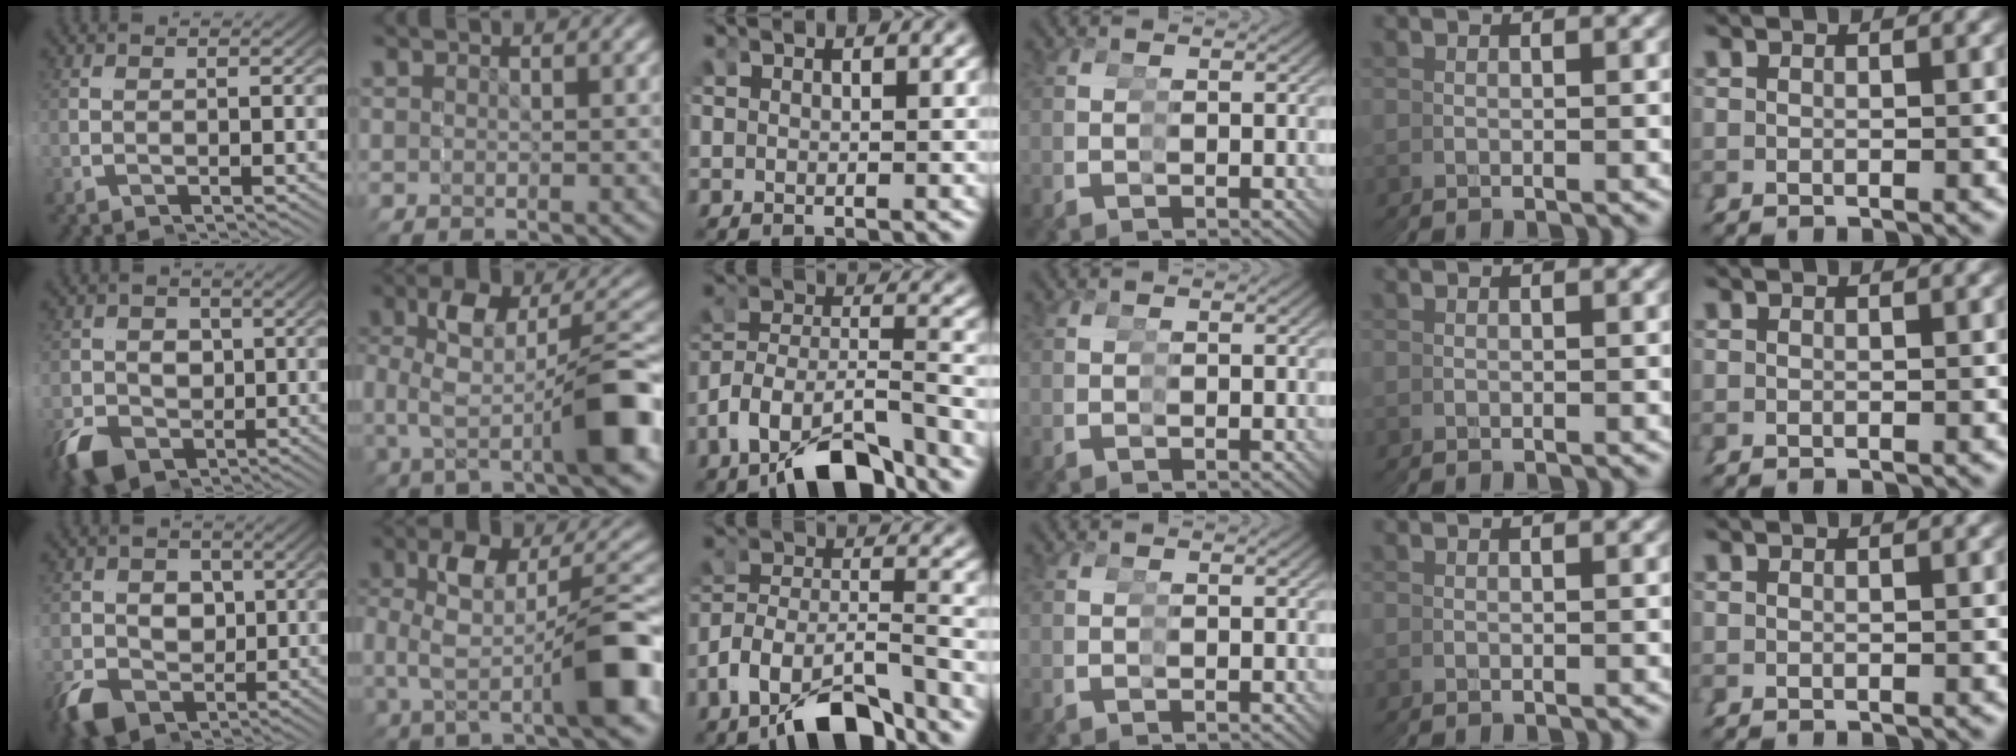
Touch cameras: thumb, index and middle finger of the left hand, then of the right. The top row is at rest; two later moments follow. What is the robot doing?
{"motion": "grasp_and_lifting", "object": "stress ball aka squeeze ball"}